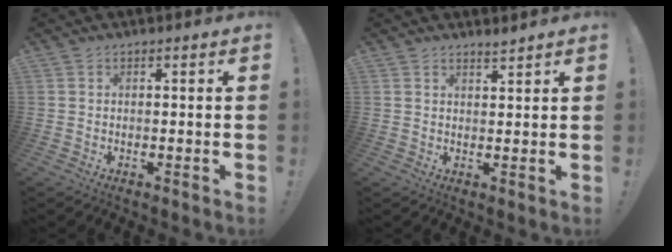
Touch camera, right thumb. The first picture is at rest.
{"total": 2.1, "force": [2.0, 0.2, 0.6], "torque": [-0.007, -0.013, 0.034]}